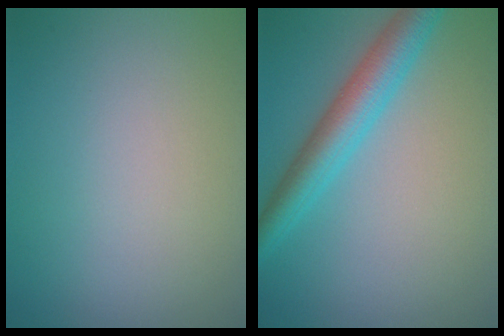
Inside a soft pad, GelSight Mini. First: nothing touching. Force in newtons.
{"total": 4.7, "press": 4.7, "slide": 0.1}